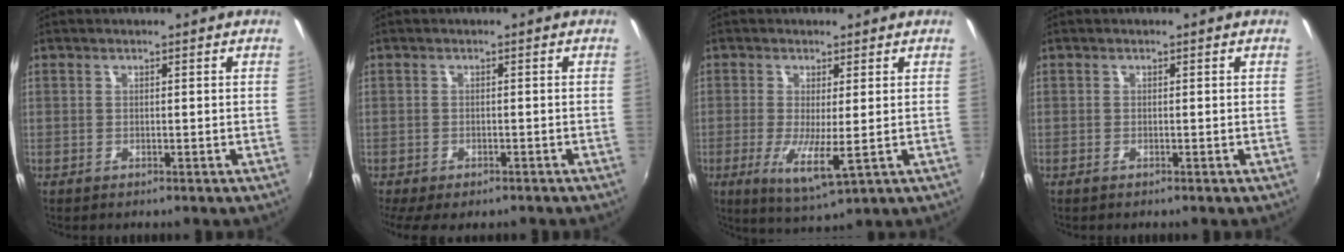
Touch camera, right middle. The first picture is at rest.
{"total": 6.3, "force": [-4.6, 2.5, 3.5], "torque": [-0.086, -0.034, -0.075]}
{"total": 7.0, "force": [-1.3, 1.1, 6.8], "torque": [-0.137, -0.022, -0.023]}
{"total": 0.6, "force": [-0.4, 0.1, 0.3], "torque": [-0.008, -0.003, -0.010]}